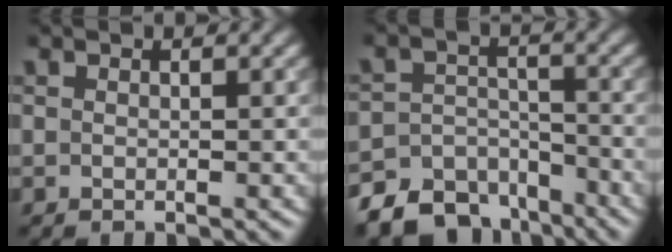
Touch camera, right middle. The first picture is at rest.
{"total": 8.1, "force": [-6.4, 4.4, 2.2], "torque": [-0.014, -0.006, -0.101]}